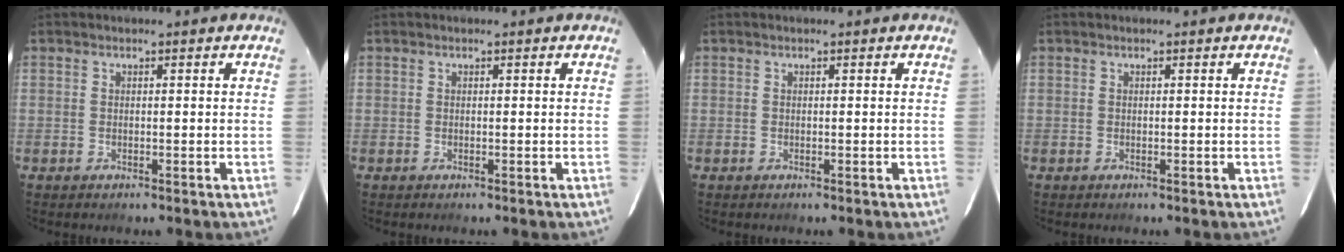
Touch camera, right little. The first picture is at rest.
{"total": 0.0}
{"total": 0.0}
{"total": 0.0}